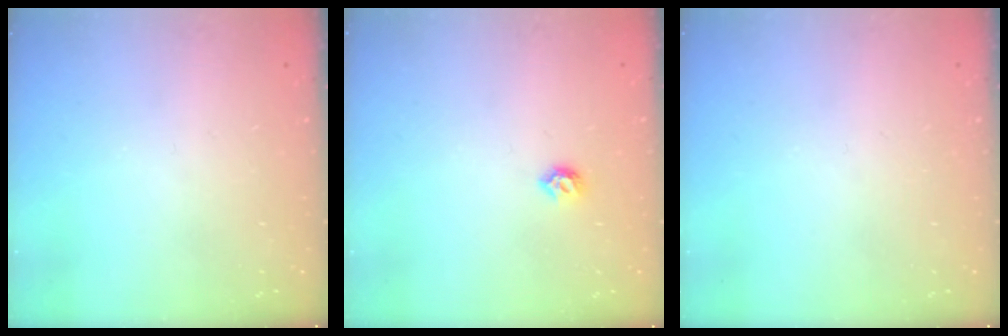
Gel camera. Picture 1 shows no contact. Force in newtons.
{"total": 5.0, "press": 4.9, "slide": 1.1}
{"total": 0.0}